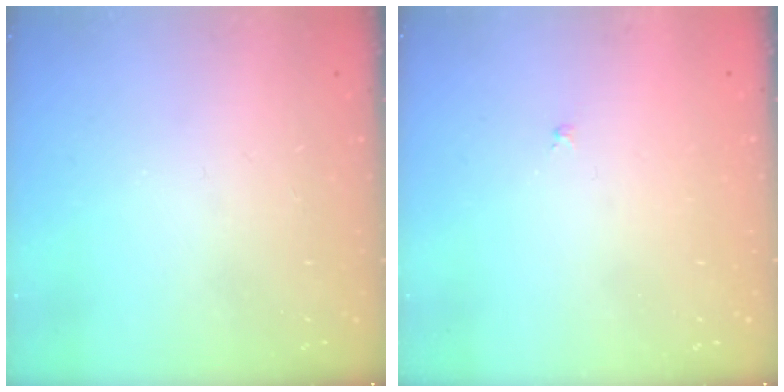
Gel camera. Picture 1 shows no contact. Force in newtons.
{"total": 1.0, "press": 0.9, "slide": 0.3}